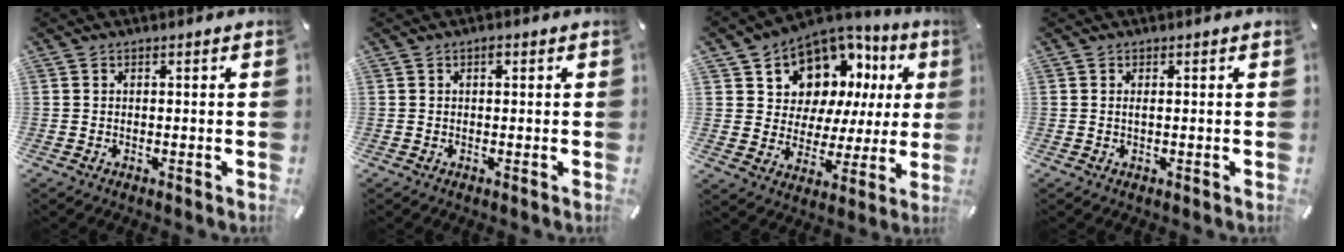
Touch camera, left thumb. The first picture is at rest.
{"total": 1.1, "force": [0.3, 0.6, 0.8], "torque": [-0.009, 0.001, 0.003]}
{"total": 11.3, "force": [7.3, 8.3, 2.5], "torque": [-0.058, -0.068, 0.138]}
{"total": 1.0, "force": [0.2, 0.3, 0.9], "torque": [-0.018, 0.000, 0.003]}